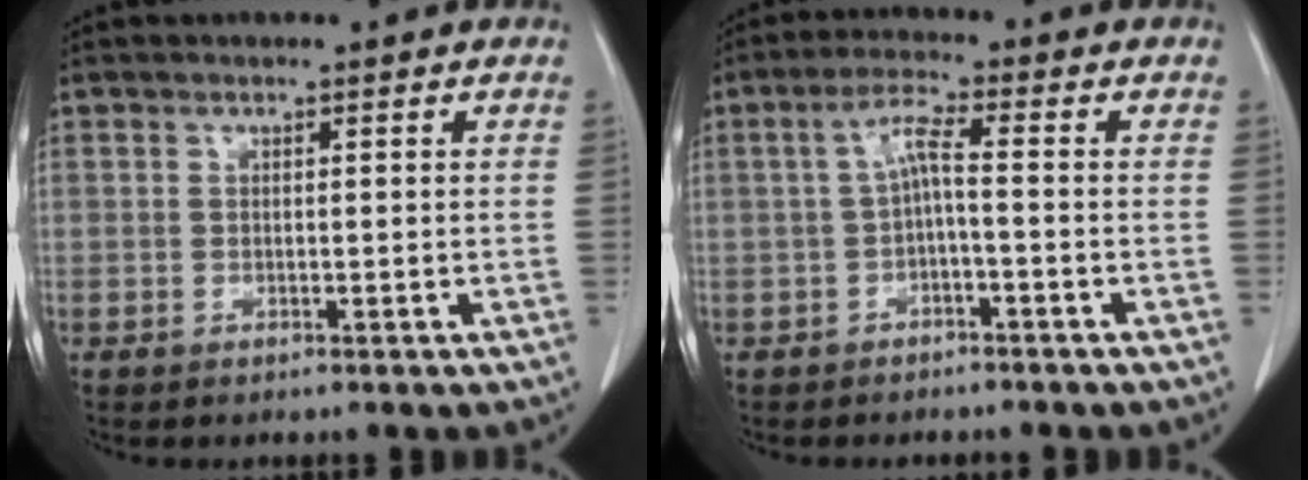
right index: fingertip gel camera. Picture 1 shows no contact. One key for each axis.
{"total": 4.6, "fx": -0.3, "fy": 1.0, "fz": 4.5, "tx": -0.092, "ty": 0.017, "tz": -0.005}